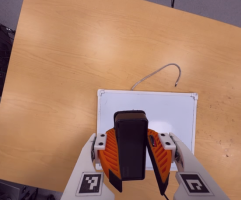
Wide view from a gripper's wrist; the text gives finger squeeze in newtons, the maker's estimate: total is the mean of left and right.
{"total": 9.4, "left": 9.9, "right": 9.0}